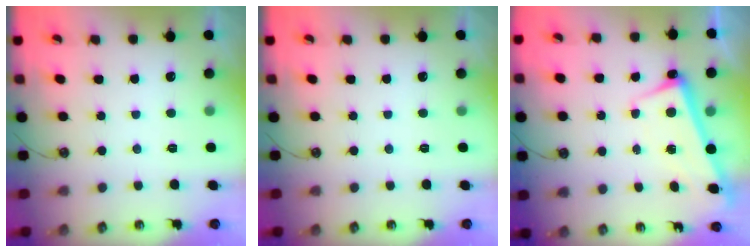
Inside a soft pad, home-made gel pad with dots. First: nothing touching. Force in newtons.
{"total": 0.0}
{"total": 2.6, "press": 2.4, "slide": 0.9}